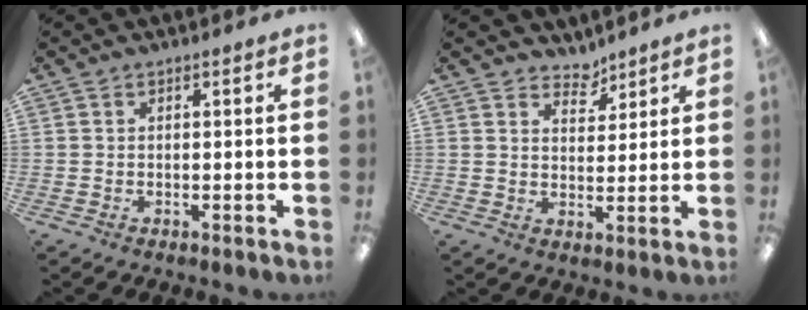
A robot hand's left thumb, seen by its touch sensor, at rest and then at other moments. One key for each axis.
{"total": 4.3, "fx": 3.8, "fy": 1.9, "fz": 0.4, "tx": 0.006, "ty": -0.029, "tz": 0.068}